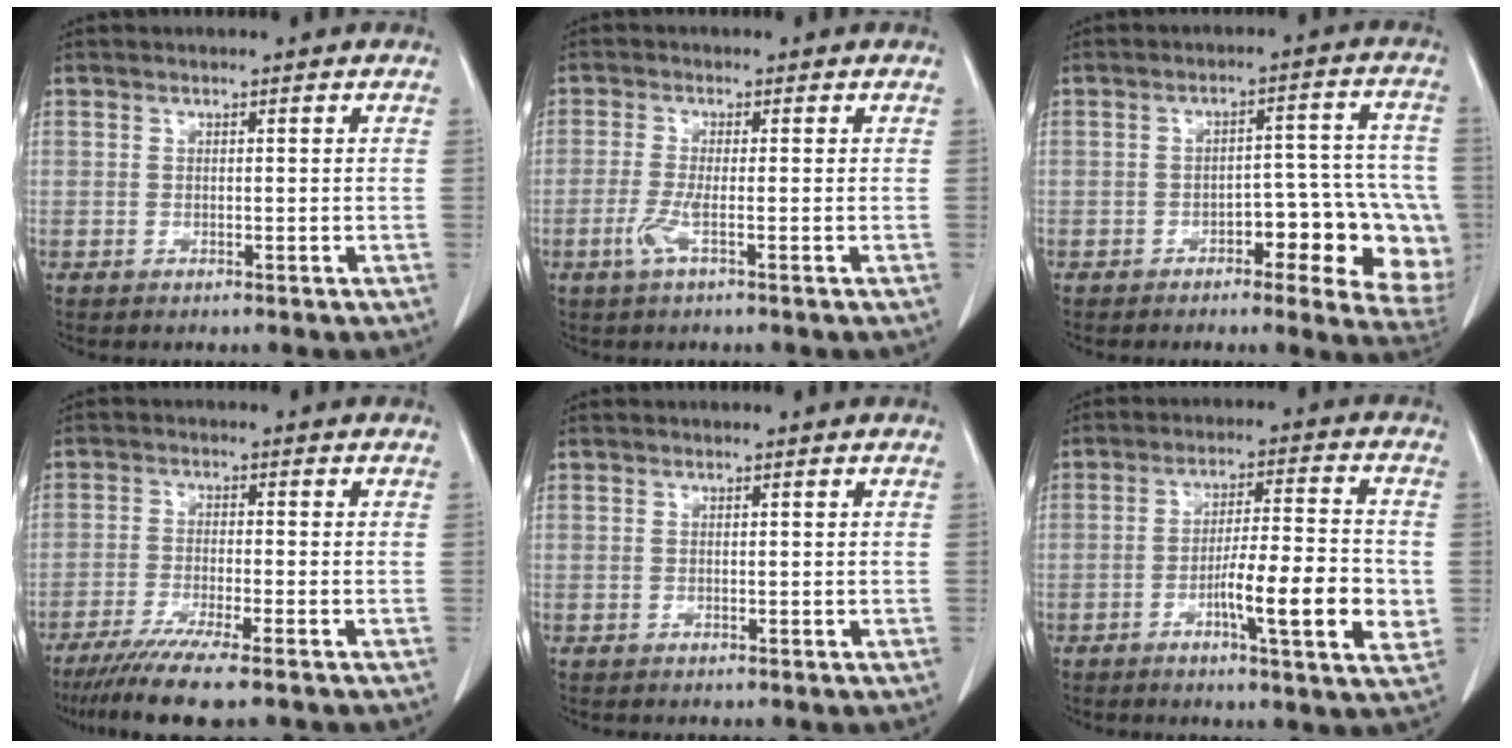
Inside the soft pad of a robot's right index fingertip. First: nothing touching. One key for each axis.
{"total": 3.0, "fx": -1.3, "fy": -0.2, "fz": 2.7, "tx": -0.063, "ty": -0.008, "tz": -0.031}
{"total": 12.6, "fx": -4.8, "fy": 4.6, "fz": 10.7, "tx": -0.089, "ty": 0.033, "tz": -0.053}
{"total": 9.4, "fx": -7.3, "fy": -0.2, "fz": 5.9, "tx": -0.091, "ty": -0.025, "tz": -0.116}
{"total": 0.0}
{"total": 11.3, "fx": -2.9, "fy": 1.1, "fz": 10.9, "tx": -0.167, "ty": -0.002, "tz": -0.049}